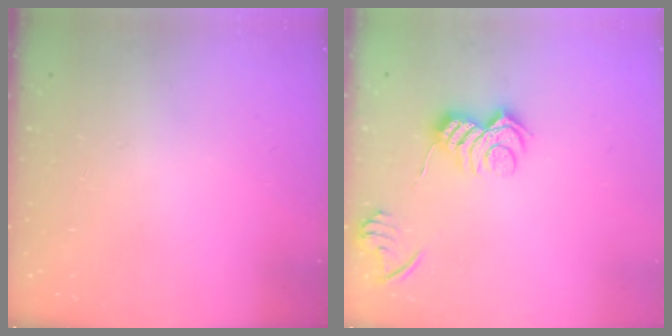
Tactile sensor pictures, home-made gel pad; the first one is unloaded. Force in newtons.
{"total": 10.7, "press": 10.7, "slide": 0.3}